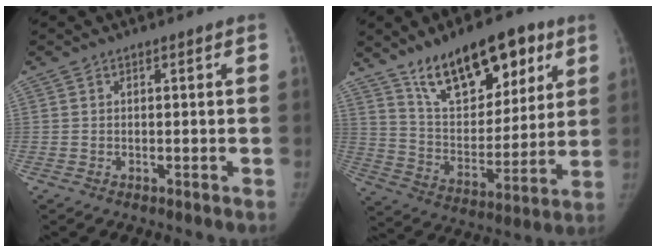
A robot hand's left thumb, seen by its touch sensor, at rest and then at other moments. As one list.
[{"total": 21.0, "force": [12.7, 9.9, 13.4], "torque": [-0.166, -0.049, 0.220]}]